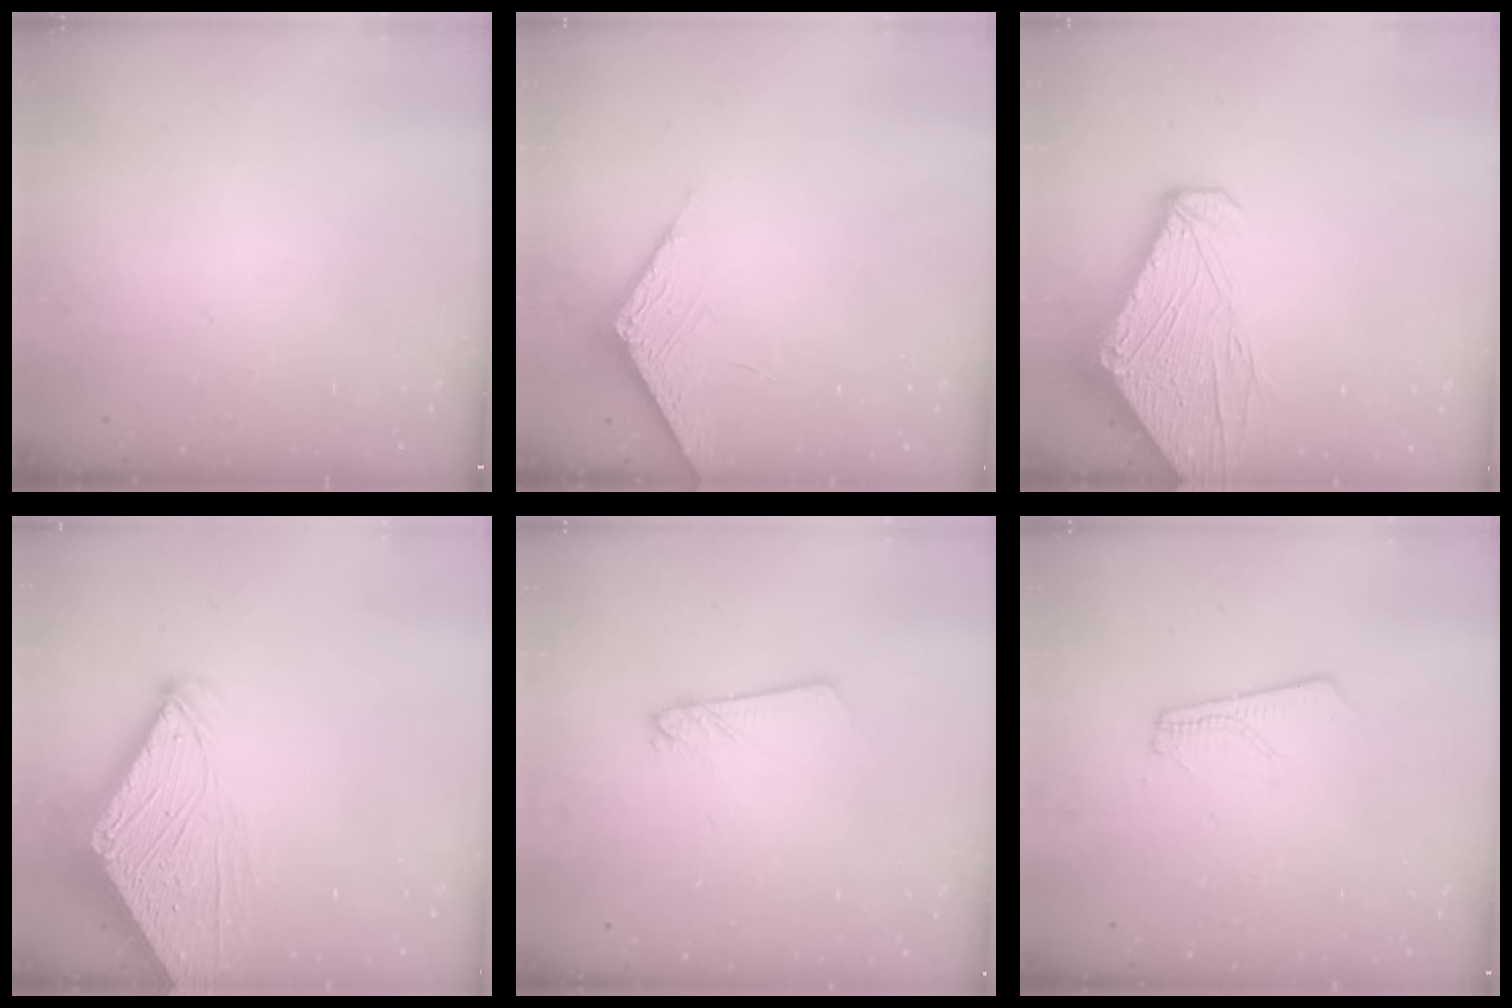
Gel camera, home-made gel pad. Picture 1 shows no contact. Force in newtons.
{"total": 3.6, "press": 3.6, "slide": 0.3}
{"total": 9.6, "press": 9.6, "slide": 1.1}
{"total": 7.1, "press": 7.1, "slide": 0.8}
{"total": 2.2, "press": 2.2, "slide": 0.1}
{"total": 4.9, "press": 4.9, "slide": 0.7}